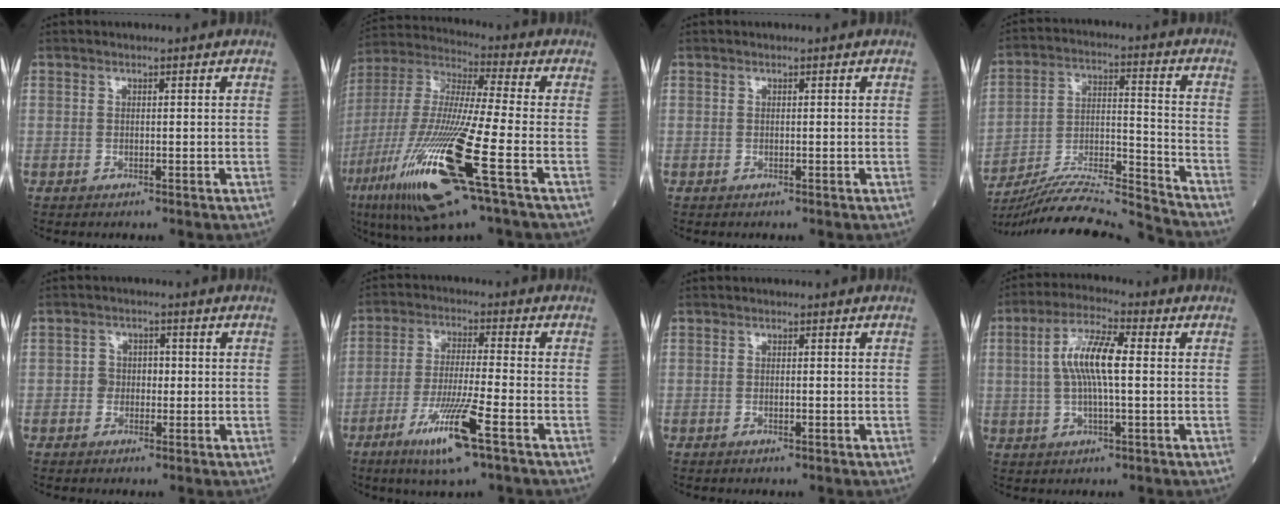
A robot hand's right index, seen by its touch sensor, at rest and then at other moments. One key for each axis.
{"total": 22.4, "fx": -9.0, "fy": 1.3, "fz": 20.5, "tx": -0.449, "ty": -0.050, "tz": -0.173}
{"total": 0.0}
{"total": 18.1, "fx": -17.4, "fy": -1.6, "fz": 4.5, "tx": -0.088, "ty": 0.010, "tz": -0.294}
{"total": 2.6, "fx": -0.3, "fy": 2.3, "fz": 1.1, "tx": -0.008, "ty": 0.010, "tz": -0.009}
{"total": 10.7, "fx": -5.4, "fy": -0.1, "fz": 9.3, "tx": -0.181, "ty": -0.021, "tz": -0.100}
{"total": 1.0, "fx": -0.3, "fy": 0.2, "fz": 0.9, "tx": -0.019, "ty": -0.001, "tz": -0.004}
{"total": 8.4, "fx": 0.7, "fy": 1.6, "fz": 8.2, "tx": -0.167, "ty": 0.014, "tz": 0.010}